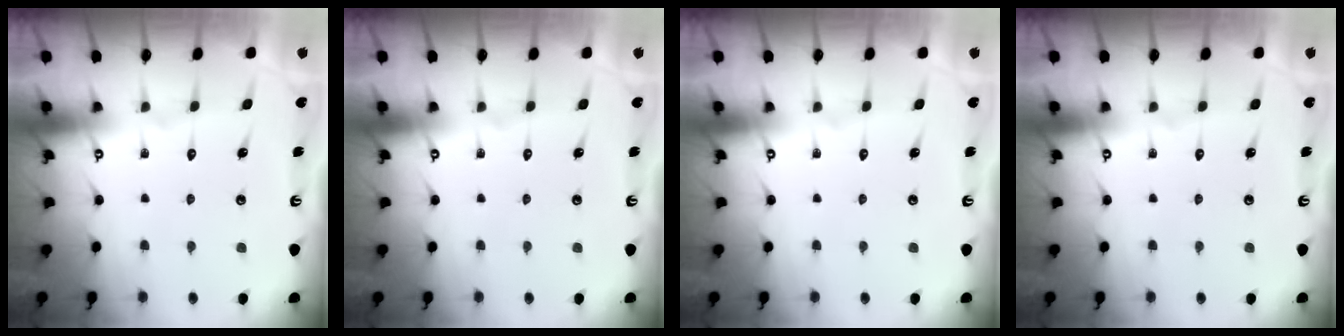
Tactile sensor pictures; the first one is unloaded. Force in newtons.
{"total": 0.0}
{"total": 0.0}
{"total": 0.0}